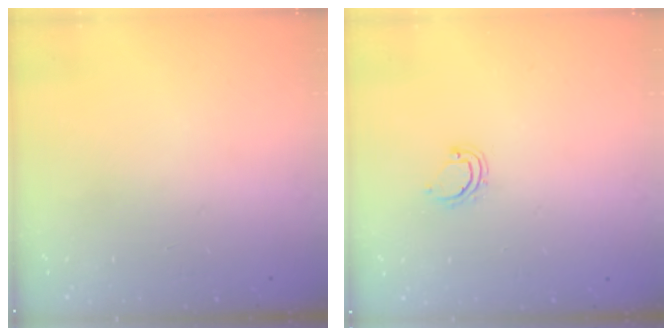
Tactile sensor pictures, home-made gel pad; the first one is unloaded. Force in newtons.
{"total": 4.2, "press": 4.2, "slide": 0.4}